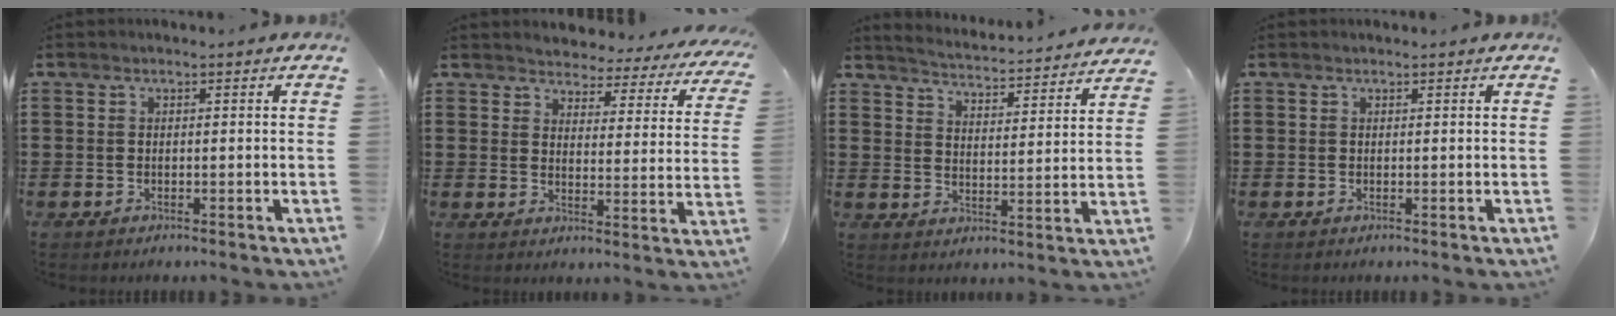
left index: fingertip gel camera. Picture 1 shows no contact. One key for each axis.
{"total": 3.5, "fx": 3.5, "fy": 0.4, "fz": -0.1, "tx": -0.023, "ty": -0.030, "tz": 0.056}
{"total": 3.6, "fx": 3.5, "fy": -0.7, "fz": 0.1, "tx": -0.024, "ty": -0.038, "tz": 0.053}
{"total": 0.0}